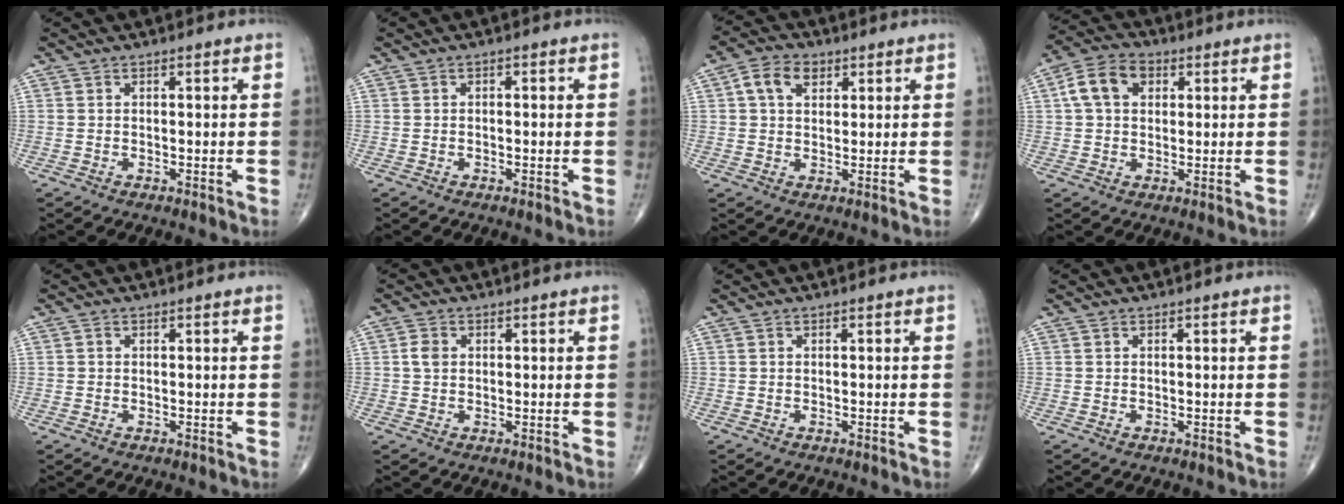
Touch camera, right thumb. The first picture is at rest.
{"total": 0.6, "force": [0.0, 0.4, 0.5], "torque": [-0.007, 0.002, -0.003]}
{"total": 6.2, "force": [2.3, 4.3, 3.9], "torque": [-0.054, 0.006, 0.035]}
{"total": 8.3, "force": [2.2, 5.9, 5.4], "torque": [-0.092, 0.016, 0.032]}
{"total": 0.0}
{"total": 2.3, "force": [0.4, 1.8, 1.5], "torque": [-0.026, 0.002, 0.006]}
{"total": 0.0}
{"total": 0.0}